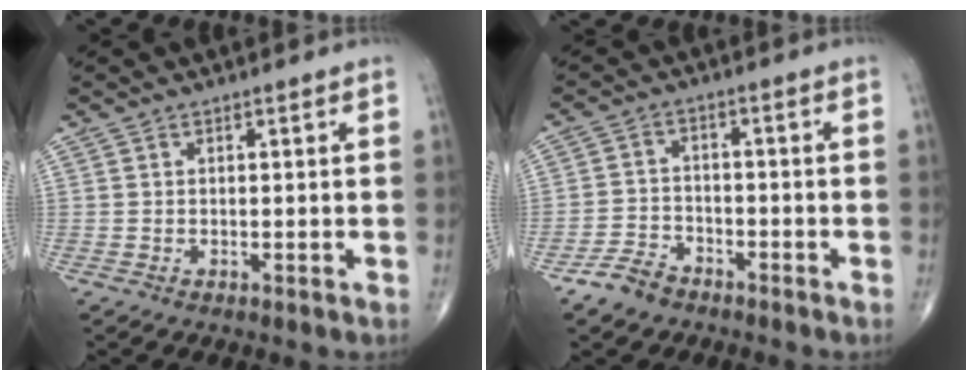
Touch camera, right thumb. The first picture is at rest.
{"total": 5.3, "force": [-3.9, 3.0, 1.7], "torque": [-0.031, 0.018, -0.077]}